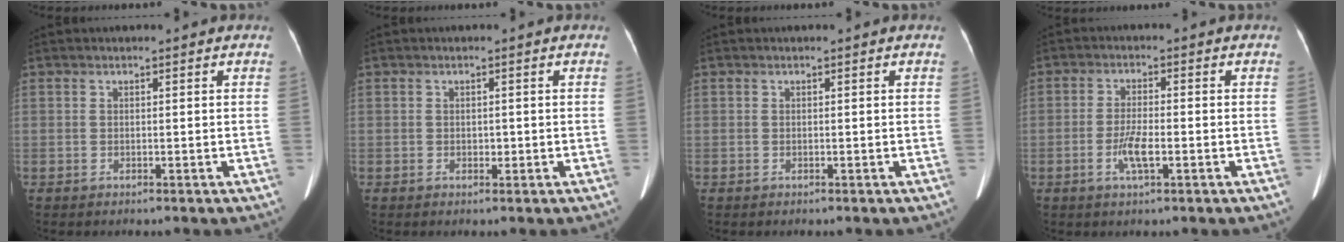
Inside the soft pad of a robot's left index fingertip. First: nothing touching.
{"total": 1.0, "force": [-0.2, 0.7, 0.7], "torque": [-0.012, 0.001, -0.002]}
{"total": 0.0}
{"total": 4.3, "force": [-1.6, 0.8, 3.9], "torque": [-0.080, -0.002, -0.030]}